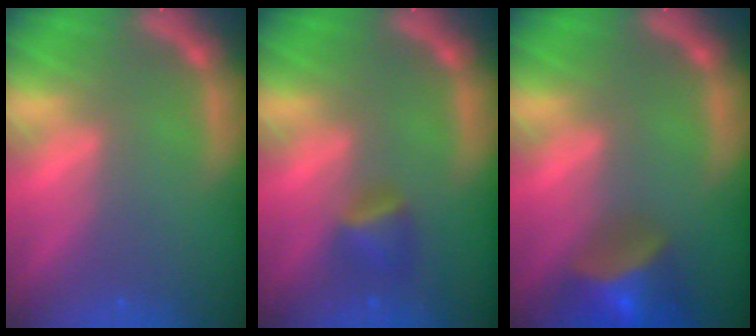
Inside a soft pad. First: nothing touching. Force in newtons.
{"total": 2.4}
{"total": 6.5}